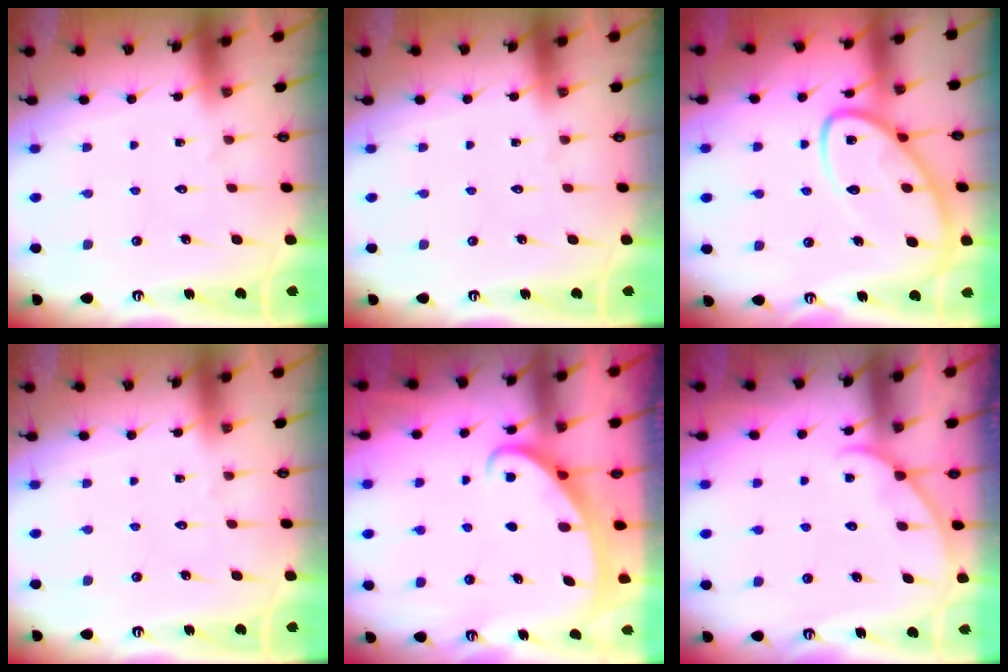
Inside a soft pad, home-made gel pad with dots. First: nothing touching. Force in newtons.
{"total": 0.0}
{"total": 12.6, "press": 12.5, "slide": 1.1}
{"total": 0.0}
{"total": 2.6, "press": 2.6, "slide": 0.4}
{"total": 3.9, "press": 3.8, "slide": 0.3}